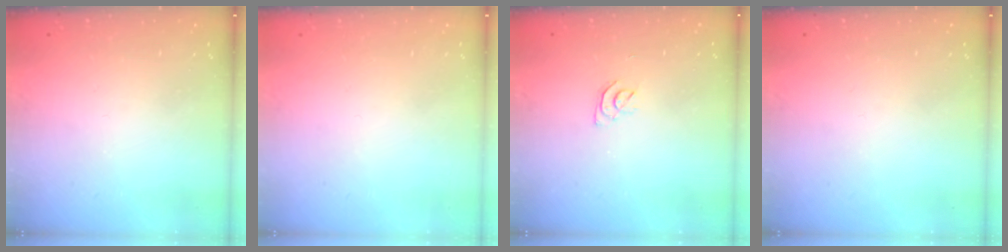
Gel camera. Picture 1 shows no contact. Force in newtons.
{"total": 1.5, "press": 1.5, "slide": 0.1}
{"total": 3.4, "press": 3.4, "slide": 0.4}
{"total": 0.0}